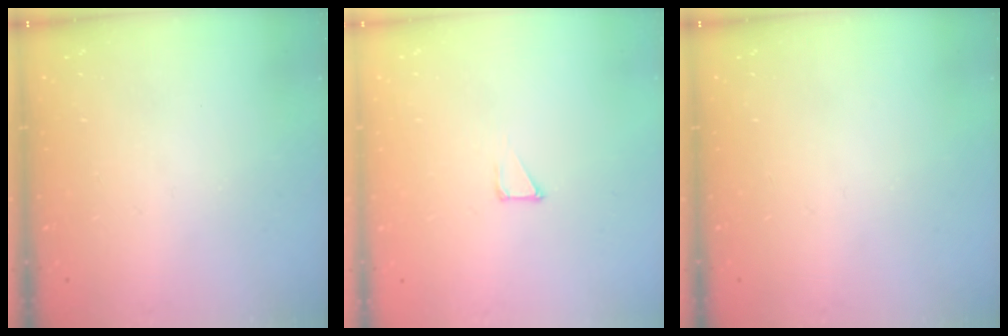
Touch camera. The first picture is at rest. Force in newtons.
{"total": 1.2, "press": 1.2, "slide": 0.0}
{"total": 0.0}